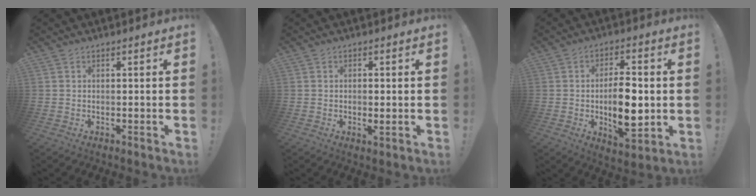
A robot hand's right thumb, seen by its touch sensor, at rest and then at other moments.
{"total": 1.7, "force": [0.0, 0.6, 1.6], "torque": [-0.019, -0.001, -0.002]}
{"total": 13.7, "force": [-1.1, 6.2, 12.2], "torque": [-0.203, -0.003, -0.024]}